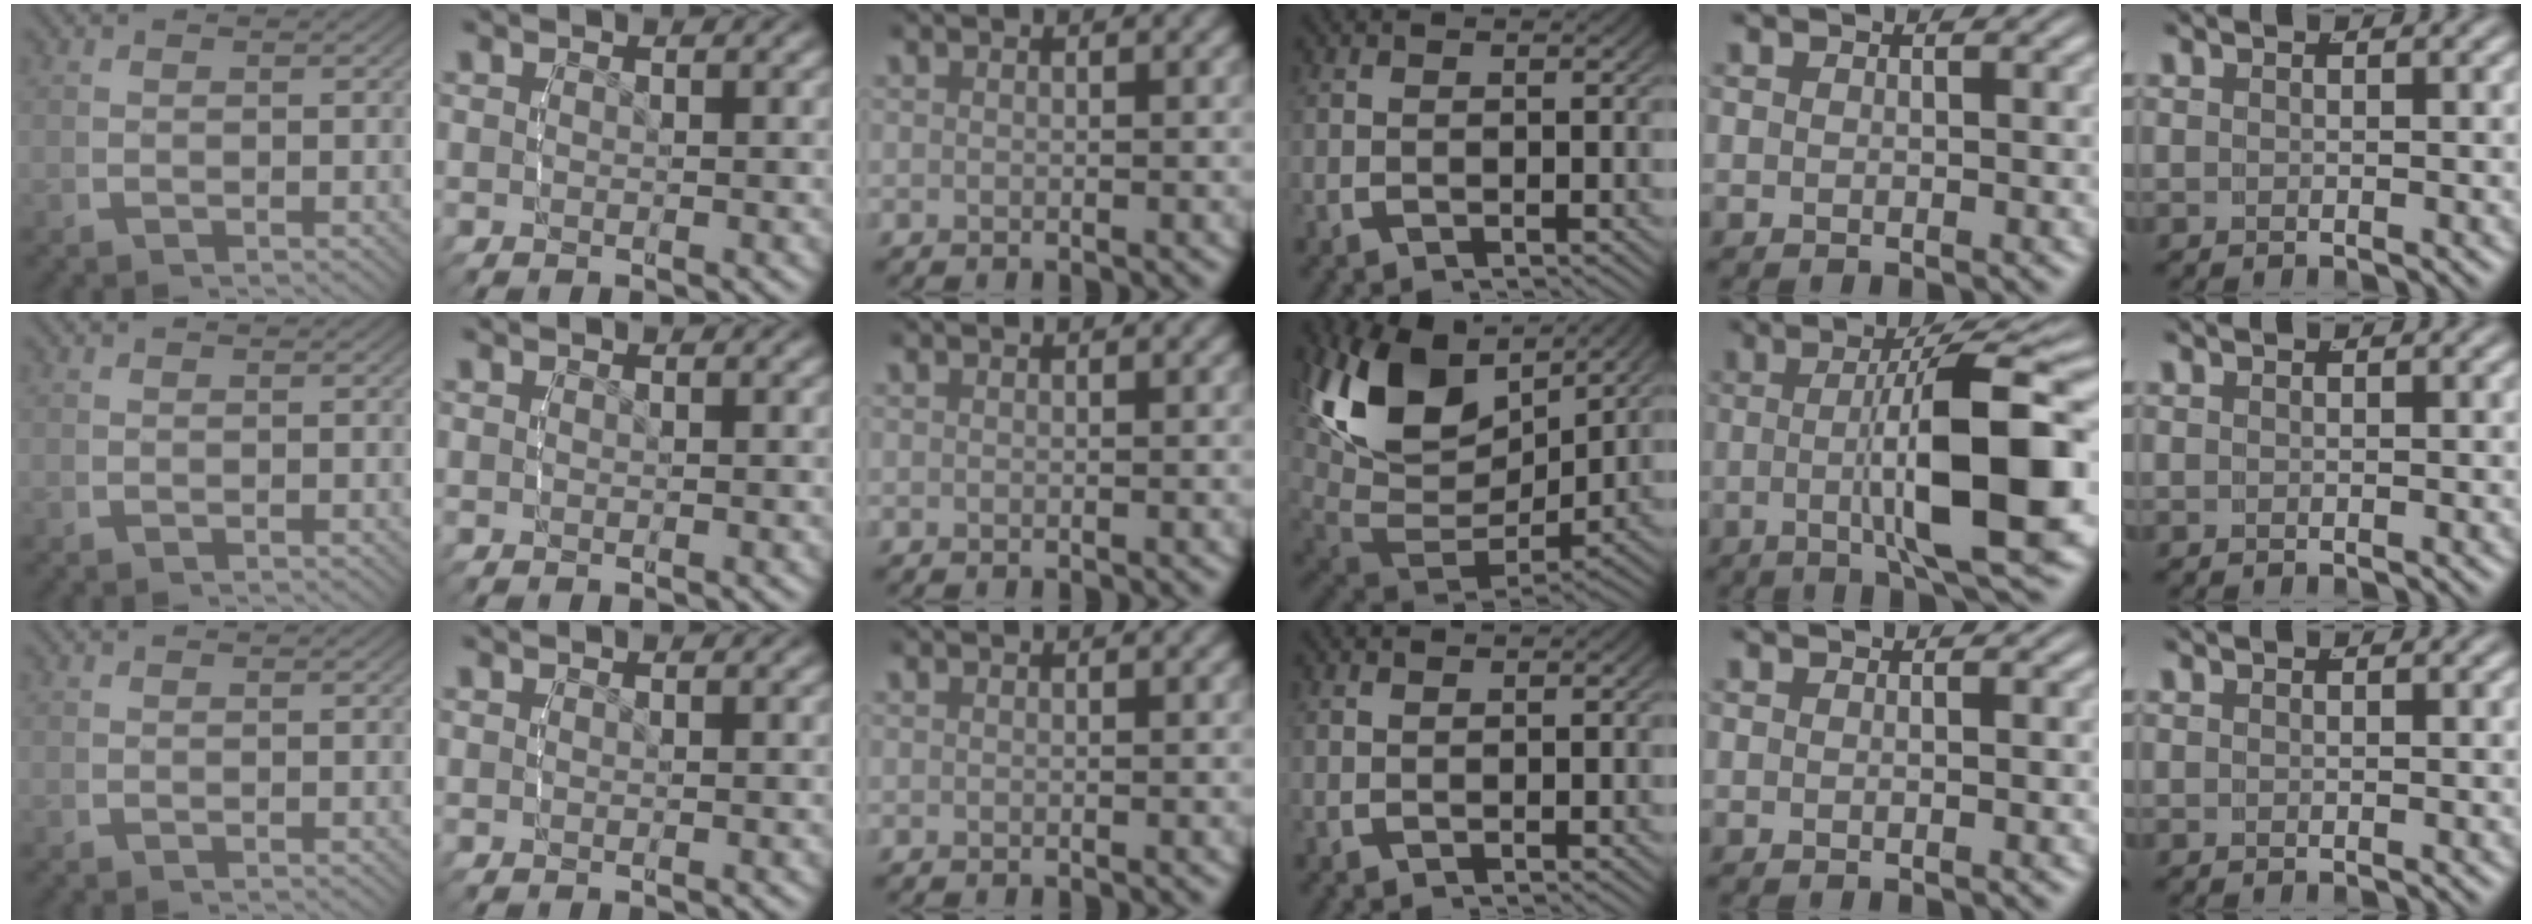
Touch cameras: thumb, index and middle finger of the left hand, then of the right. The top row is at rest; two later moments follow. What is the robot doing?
{"motion": "lift_and_place", "object": "bottle cap"}